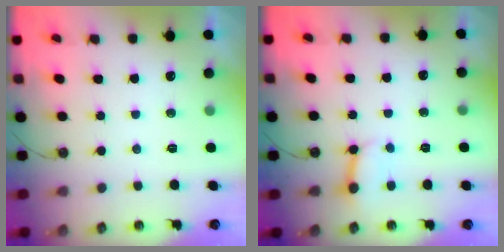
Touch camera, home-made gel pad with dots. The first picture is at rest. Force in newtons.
{"total": 4.7, "press": 4.7, "slide": 0.6}